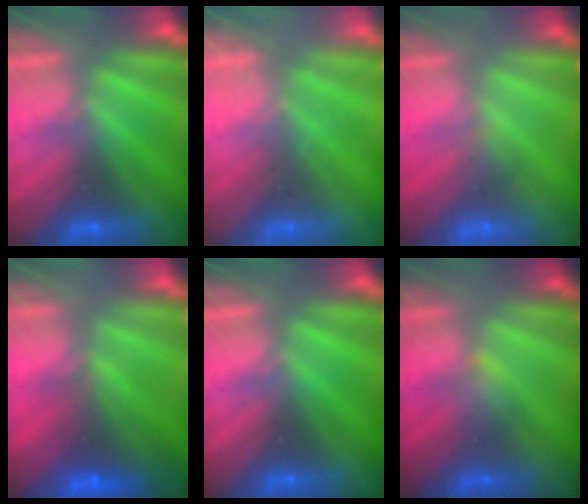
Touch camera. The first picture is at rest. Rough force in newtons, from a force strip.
{"total": 2.4}
{"total": 2.8}
{"total": 7.4}
{"total": 0.0}
{"total": 2.7}